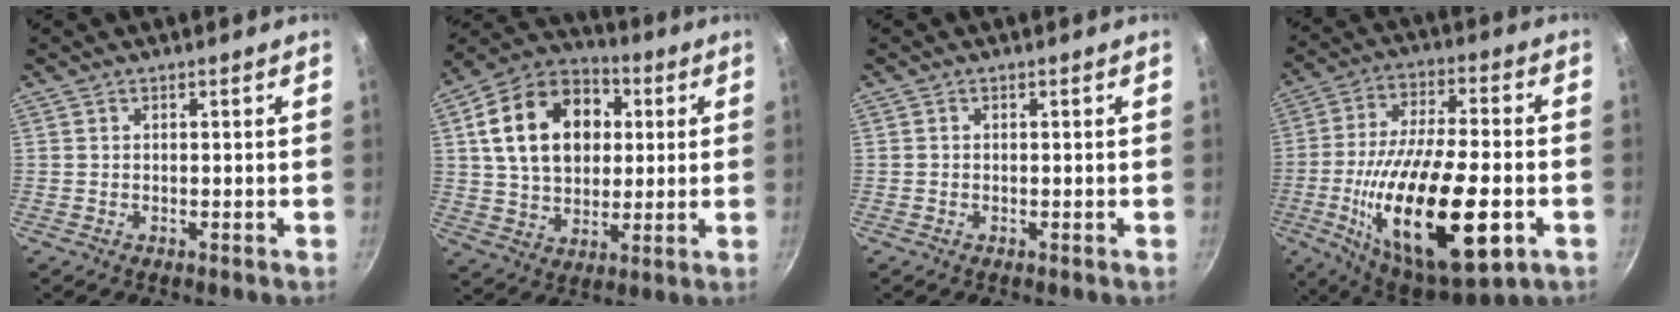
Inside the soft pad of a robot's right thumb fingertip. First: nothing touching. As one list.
[{"total": 20.1, "force": [4.2, 14.5, 13.2], "torque": [-0.197, 0.018, 0.064]}, {"total": 0.0}, {"total": 27.9, "force": [-7.7, 10.5, 24.7], "torque": [-0.422, 0.011, -0.118]}]